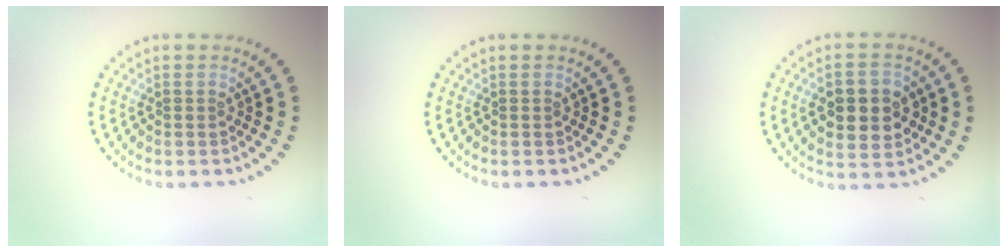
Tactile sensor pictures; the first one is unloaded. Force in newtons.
{"total": 0.0}
{"total": 5.1, "press": 5.1, "slide": 0.4}